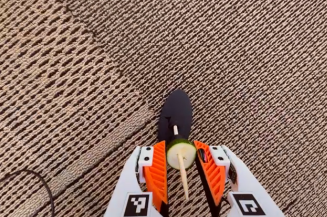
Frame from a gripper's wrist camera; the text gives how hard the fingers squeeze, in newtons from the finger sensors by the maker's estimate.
{"total": 8.0, "left": 7.3, "right": 8.7}